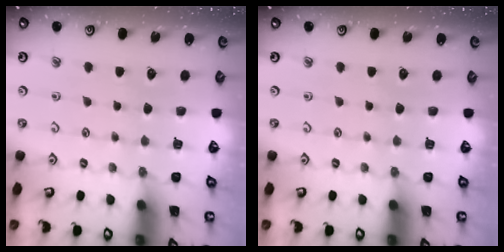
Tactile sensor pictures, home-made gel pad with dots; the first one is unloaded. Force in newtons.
{"total": 0.0}